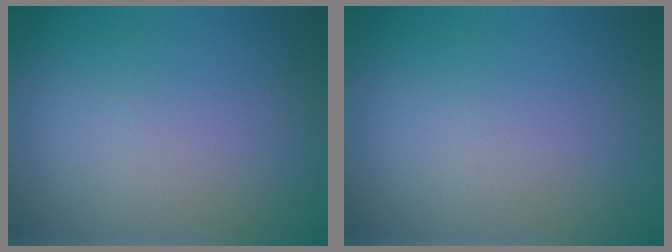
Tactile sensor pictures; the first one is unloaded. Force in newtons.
{"total": 0.0}